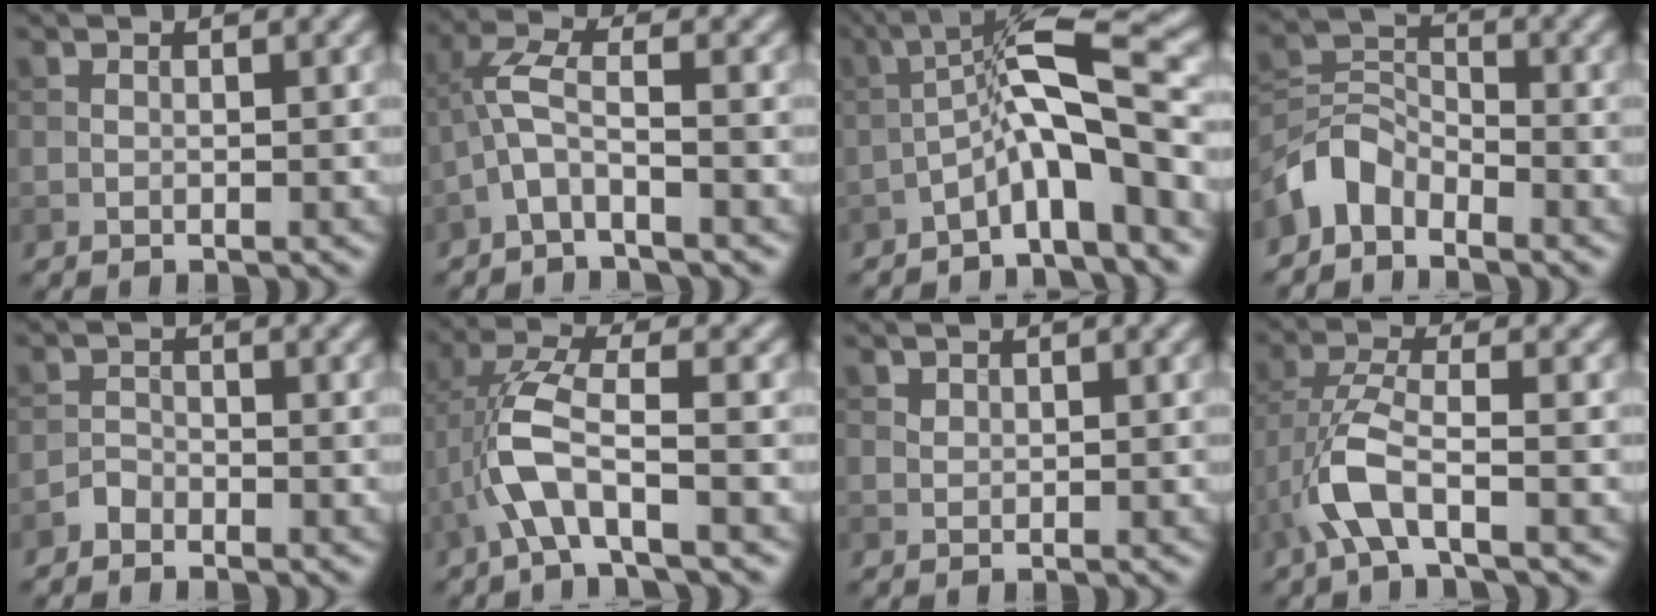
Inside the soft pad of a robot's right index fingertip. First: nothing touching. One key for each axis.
{"total": 3.2, "fx": -1.4, "fy": 0.7, "fz": 2.7, "tx": -0.065, "ty": 0.013, "tz": -0.042}
{"total": 7.6, "fx": -3.0, "fy": 1.2, "fz": 6.9, "tx": -0.112, "ty": 0.027, "tz": -0.061}
{"total": 4.1, "fx": -3.0, "fy": 2.2, "fz": 1.5, "tx": -0.030, "ty": 0.009, "tz": -0.072}
{"total": 1.2, "fx": -1.0, "fy": 0.6, "fz": 0.1, "tx": 0.000, "ty": 0.005, "tz": -0.021}
{"total": 5.2, "fx": -1.9, "fy": 1.5, "fz": 4.6, "tx": -0.102, "ty": 0.012, "tz": -0.042}
{"total": 0.8, "fx": 0.6, "fy": 0.5, "fz": 0.2, "tx": -0.005, "ty": -0.002, "tz": 0.013}
{"total": 4.8, "fx": -2.3, "fy": 1.5, "fz": 4.0, "tx": -0.091, "ty": 0.007, "tz": -0.053}